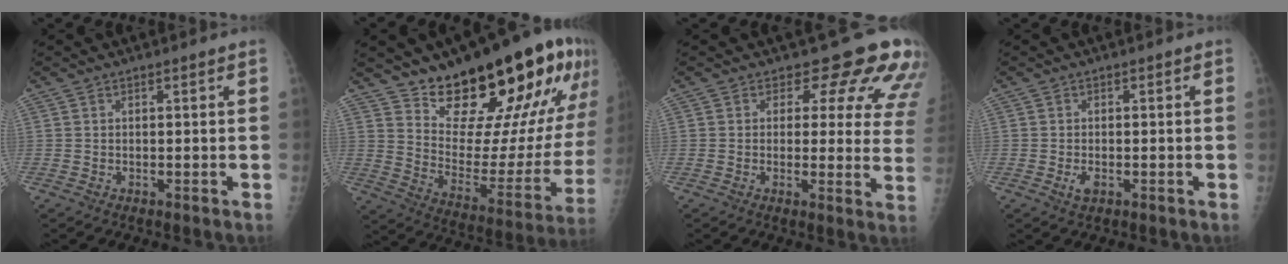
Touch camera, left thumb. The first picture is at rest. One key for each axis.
{"total": 27.7, "fx": 19.9, "fy": 10.5, "fz": 16.2, "tx": -0.203, "ty": -0.104, "tz": 0.290}
{"total": 12.3, "fx": 9.7, "fy": 5.7, "fz": 4.9, "tx": -0.004, "ty": -0.054, "tz": 0.080}
{"total": 2.1, "fx": -0.8, "fy": 1.2, "fz": 1.5, "tx": -0.027, "ty": -0.001, "tz": -0.014}